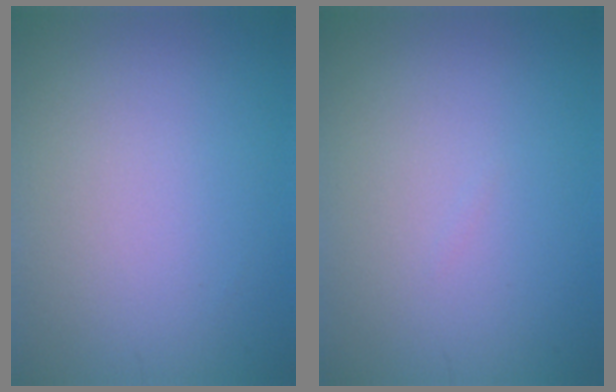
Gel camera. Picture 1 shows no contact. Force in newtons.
{"total": 0.0}